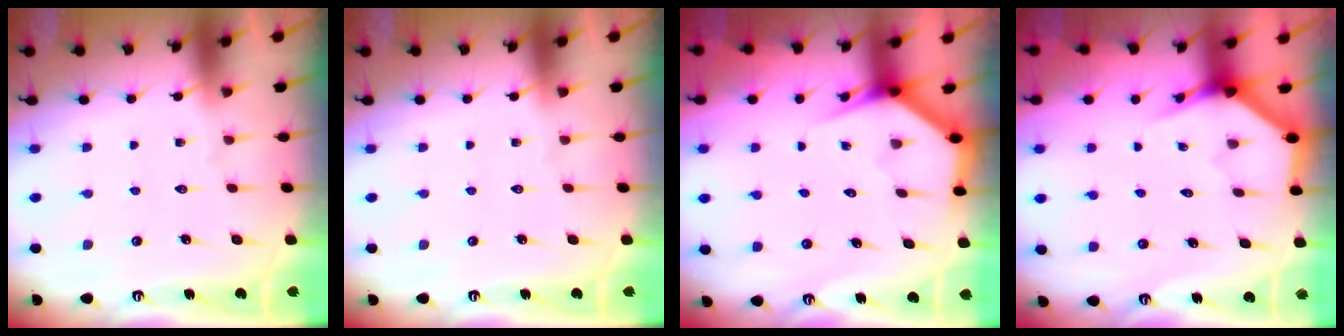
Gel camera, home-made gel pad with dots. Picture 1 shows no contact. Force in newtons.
{"total": 0.0}
{"total": 3.3, "press": 3.3, "slide": 0.3}
{"total": 3.7, "press": 3.7, "slide": 0.3}